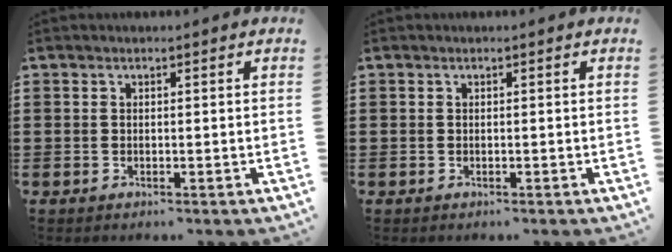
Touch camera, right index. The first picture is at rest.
{"total": 0.0}